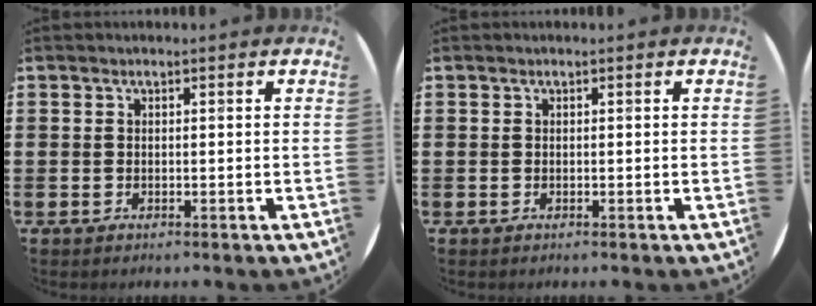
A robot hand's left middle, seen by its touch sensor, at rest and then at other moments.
{"total": 0.0}